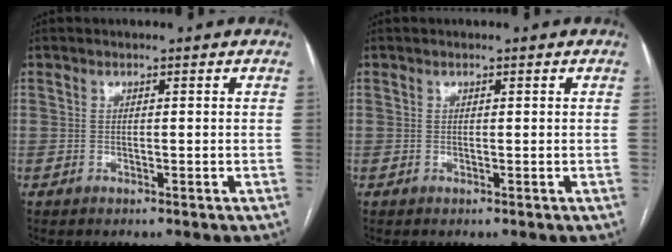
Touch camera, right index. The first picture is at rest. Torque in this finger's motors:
{"motor_torque": [0.11, 0.05, 0.00, 0.01]}